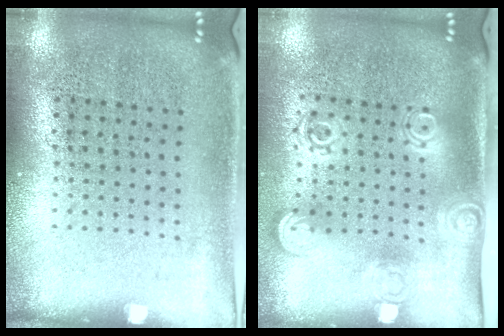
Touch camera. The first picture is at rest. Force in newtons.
{"total": 1.7, "press": 1.3, "slide": 1.1}